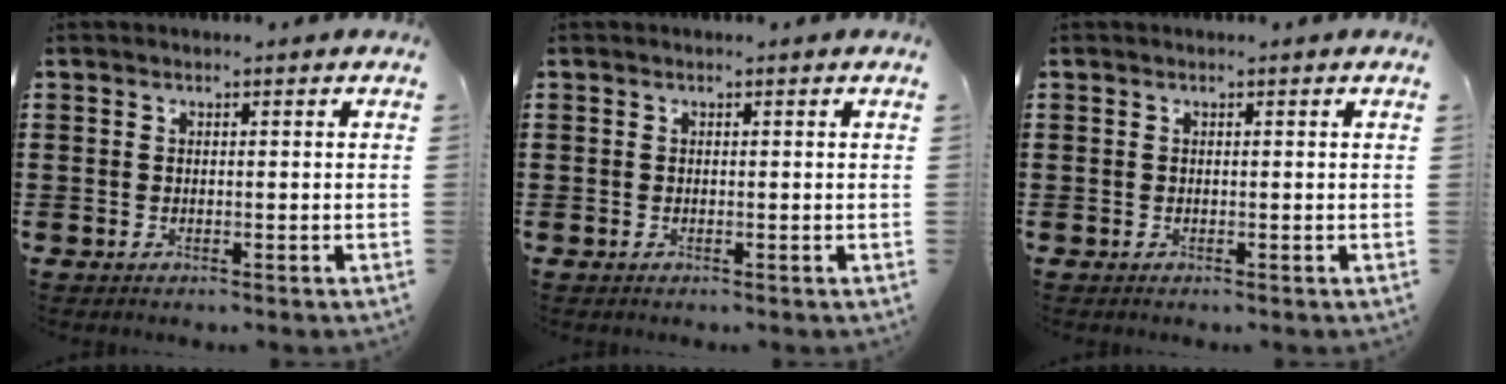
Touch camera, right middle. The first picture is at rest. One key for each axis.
{"total": 0.0}
{"total": 0.0}